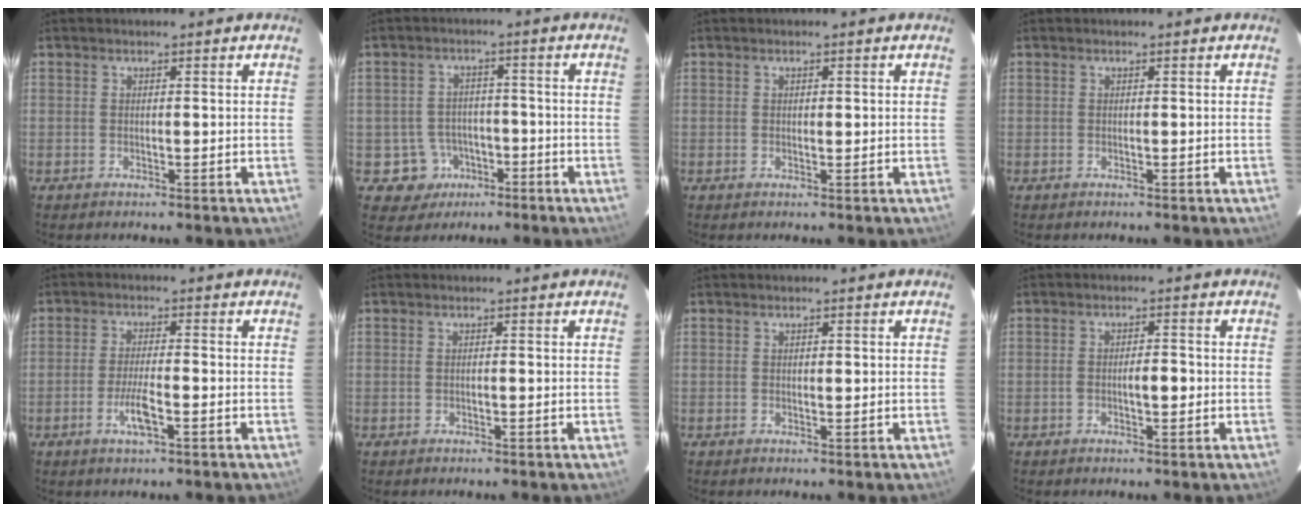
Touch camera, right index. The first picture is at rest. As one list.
[{"total": 6.1, "force": [-2.2, 5.7, 0.2], "torque": [0.002, 0.014, -0.028]}, {"total": 0.7, "force": [0.2, 0.3, 0.7], "torque": [-0.012, 0.000, 0.004]}, {"total": 0.0}, {"total": 4.5, "force": [-1.8, 0.6, 4.1], "torque": [-0.082, -0.005, -0.034]}, {"total": 0.0}, {"total": 0.7, "force": [0.2, 0.2, 0.6], "torque": [-0.011, 0.001, 0.003]}, {"total": 2.7, "force": [-0.5, 0.8, 2.6], "torque": [-0.044, 0.003, -0.009]}]